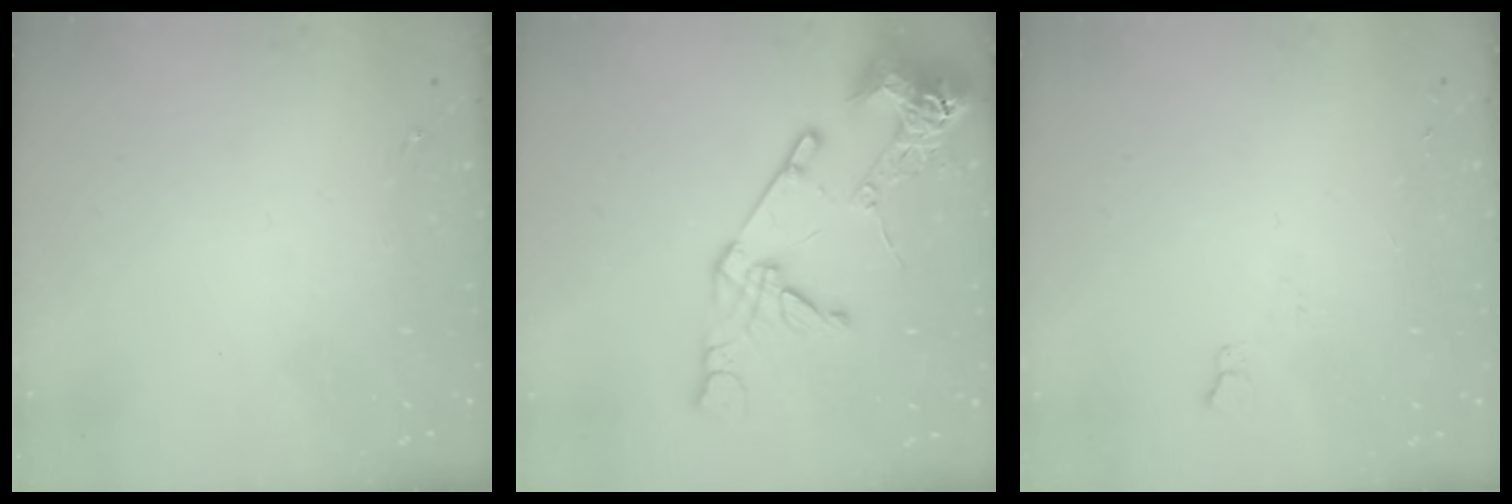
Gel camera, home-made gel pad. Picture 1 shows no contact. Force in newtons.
{"total": 19.7, "press": 19.5, "slide": 2.6}
{"total": 4.6, "press": 4.5, "slide": 0.6}